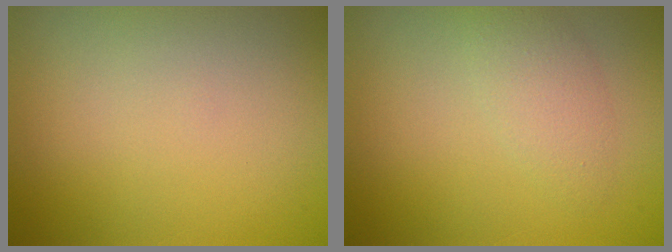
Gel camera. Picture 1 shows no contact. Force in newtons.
{"total": 2.2, "press": 2.2, "slide": 0.1}